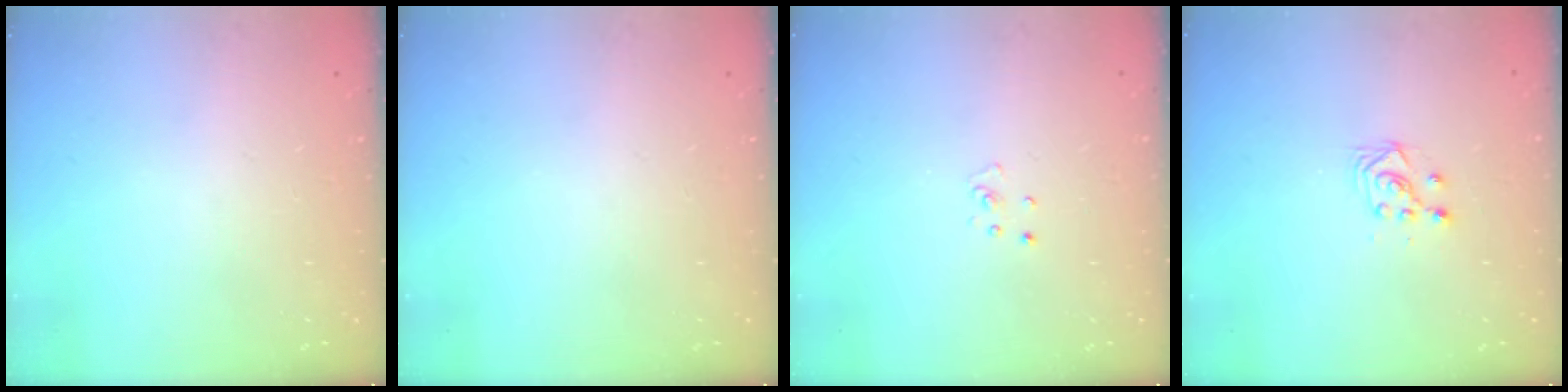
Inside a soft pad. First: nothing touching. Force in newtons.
{"total": 0.0}
{"total": 2.3, "press": 2.3, "slide": 0.2}
{"total": 3.3, "press": 3.2, "slide": 0.8}